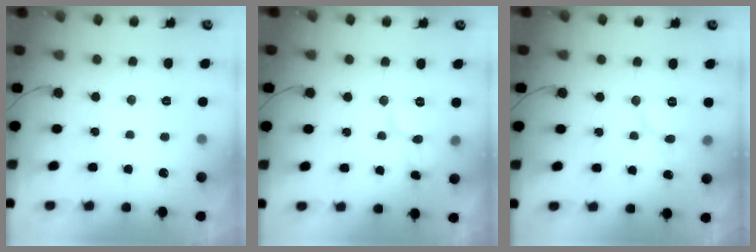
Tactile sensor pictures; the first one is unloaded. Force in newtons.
{"total": 9.5, "press": 9.5, "slide": 0.7}
{"total": 8.8, "press": 8.7, "slide": 0.7}